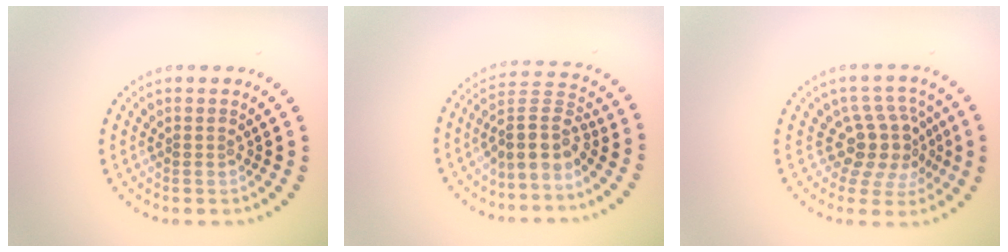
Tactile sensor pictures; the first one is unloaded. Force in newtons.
{"total": 4.1, "press": 3.4, "slide": 2.3}
{"total": 4.4, "press": 3.3, "slide": 2.9}